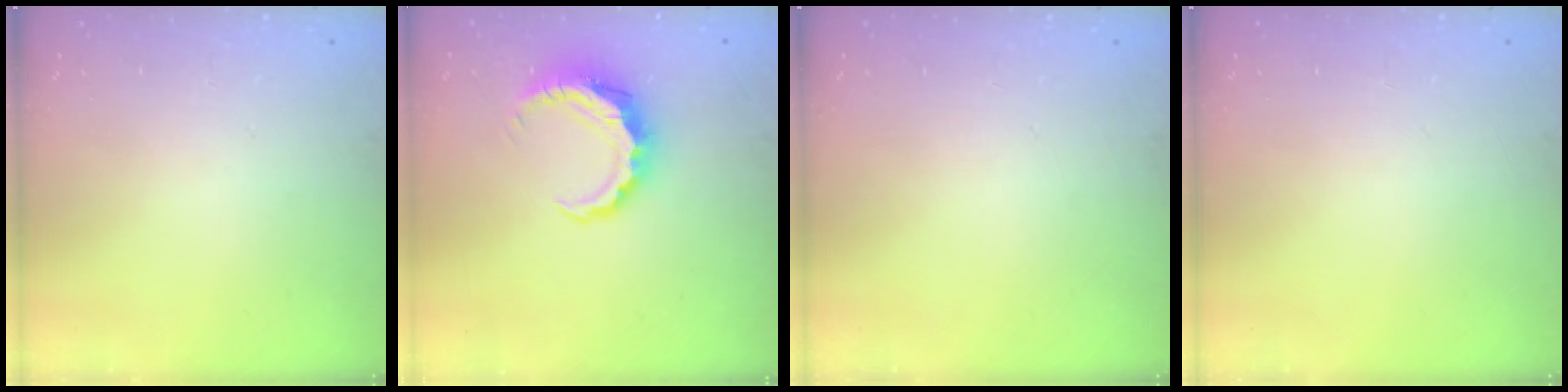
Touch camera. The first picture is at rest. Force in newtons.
{"total": 8.0, "press": 7.9, "slide": 0.7}
{"total": 0.0}
{"total": 0.0}